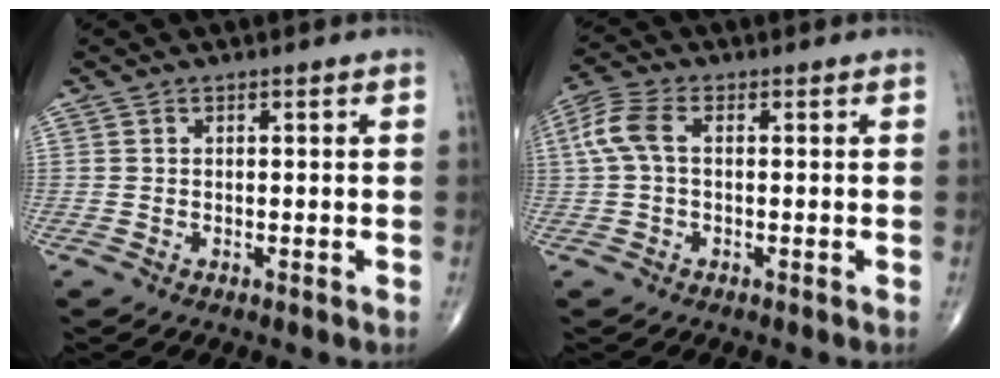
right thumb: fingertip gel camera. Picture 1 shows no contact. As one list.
[{"total": 6.0, "force": [0.7, 3.3, 5.0], "torque": [-0.129, 0.021, 0.010]}]